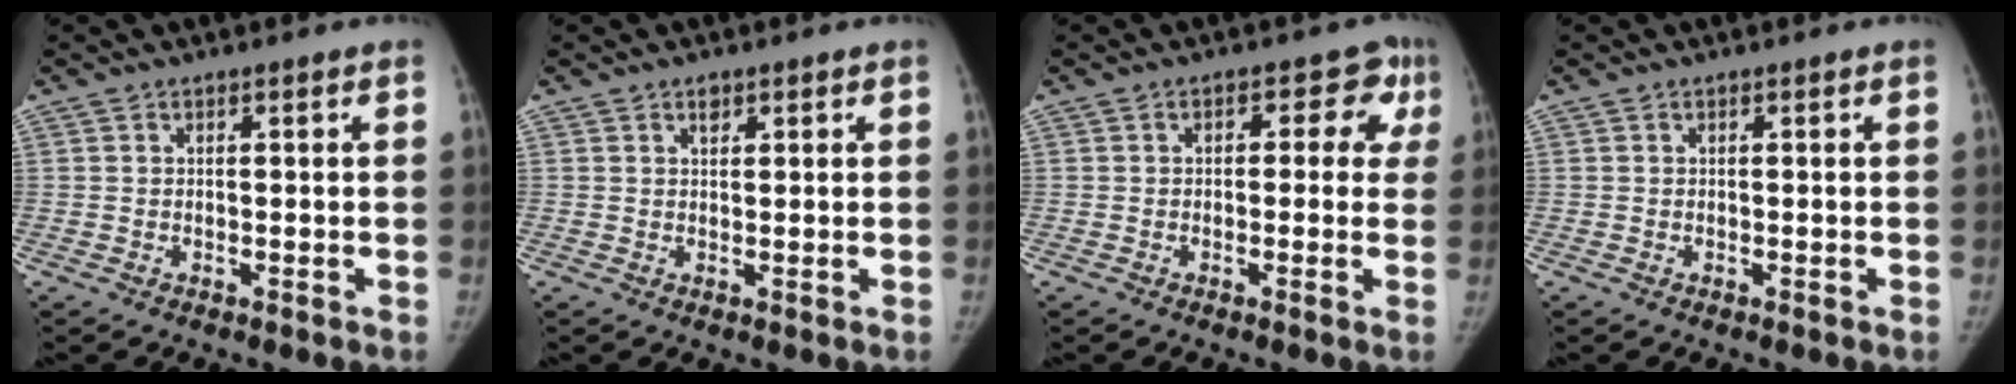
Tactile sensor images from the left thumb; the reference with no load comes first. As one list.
[{"total": 1.4, "force": [0.9, 0.9, 0.6], "torque": [-0.001, -0.003, 0.011]}, {"total": 6.4, "force": [1.2, 4.4, 4.4], "torque": [0.000, 0.012, -0.001]}, {"total": 0.0}]